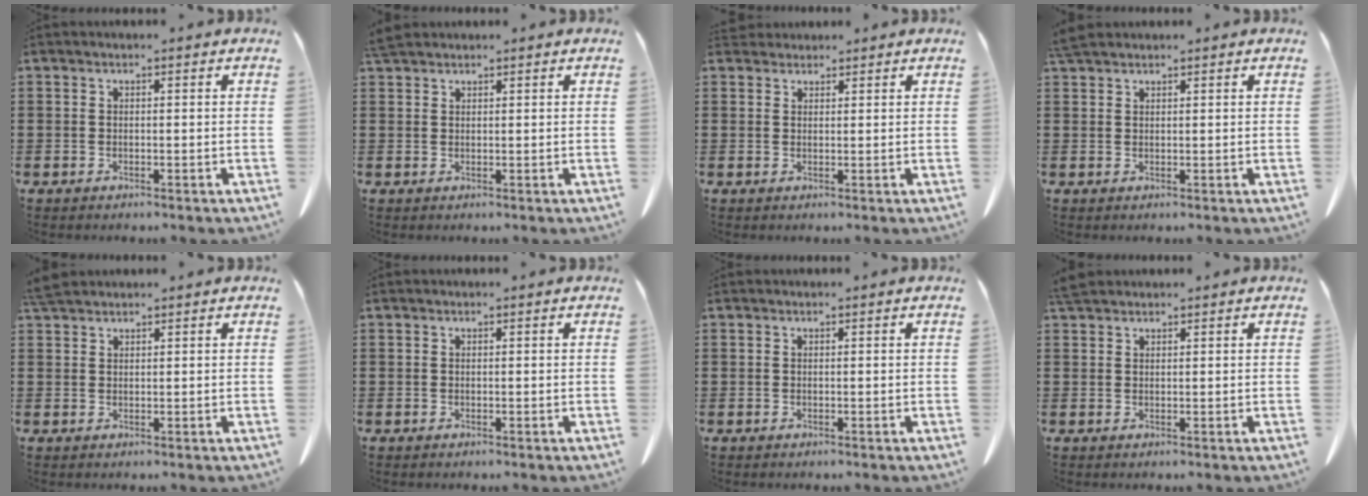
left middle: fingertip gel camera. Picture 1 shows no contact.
{"total": 2.3, "force": [2.0, 0.5, 0.9], "torque": [-0.024, 0.003, 0.040]}
{"total": 1.8, "force": [1.7, 0.7, 0.2], "torque": [-0.009, 0.003, 0.035]}
{"total": 2.4, "force": [2.1, 0.5, 1.0], "torque": [-0.028, 0.003, 0.042]}
{"total": 2.7, "force": [2.4, 0.5, 1.0], "torque": [-0.027, 0.000, 0.049]}
{"total": 0.0}
{"total": 0.0}
{"total": 2.5, "force": [2.1, 0.8, 0.9], "torque": [-0.025, 0.004, 0.043]}